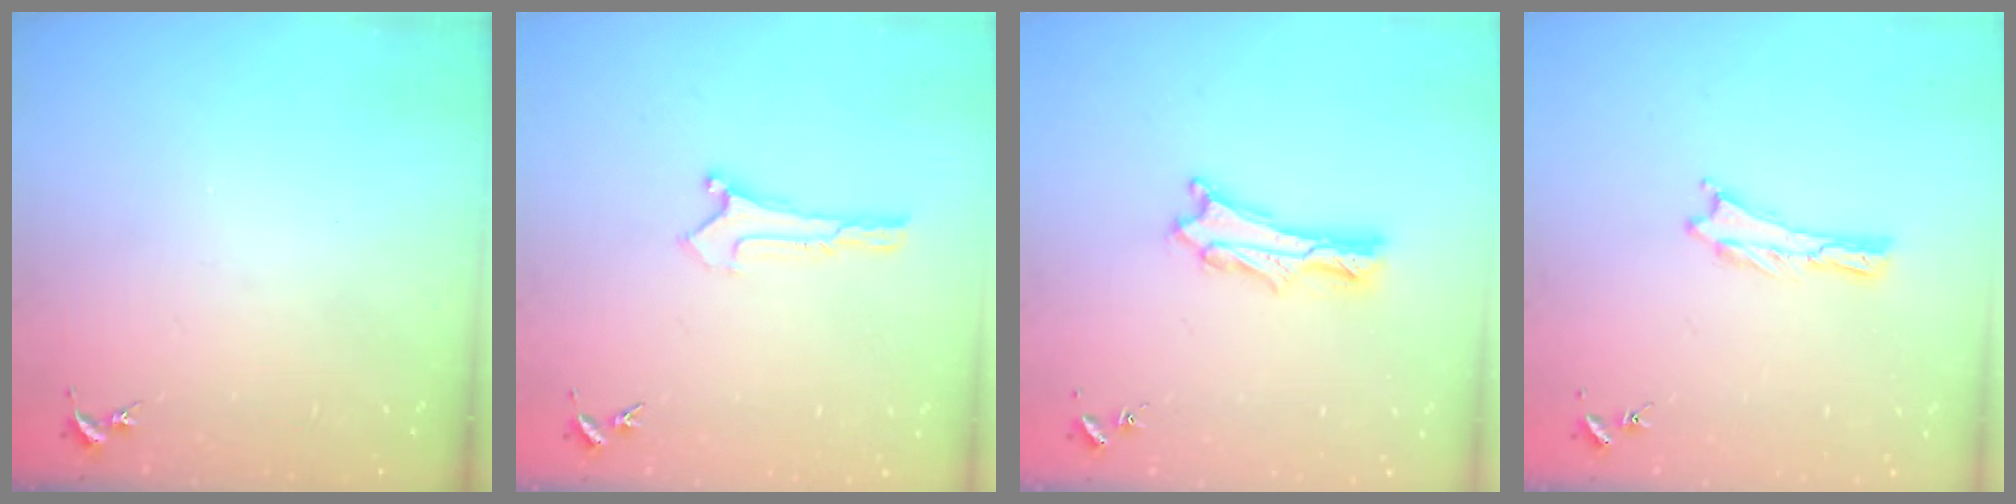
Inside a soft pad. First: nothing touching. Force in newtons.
{"total": 0.0}
{"total": 2.0, "press": 2.0, "slide": 0.2}
{"total": 0.0}